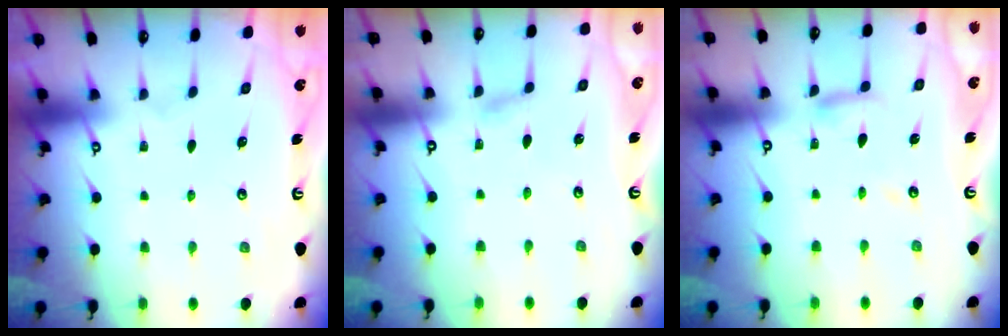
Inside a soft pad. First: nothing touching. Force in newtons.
{"total": 2.6, "press": 2.6, "slide": 0.2}
{"total": 6.5, "press": 6.4, "slide": 0.5}